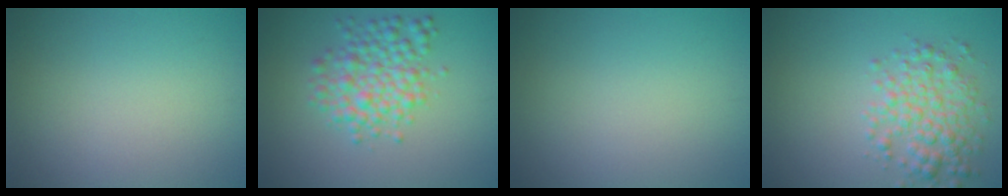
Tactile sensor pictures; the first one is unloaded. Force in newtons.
{"total": 4.5, "press": 4.5, "slide": 0.1}
{"total": 0.0}
{"total": 4.0, "press": 4.0, "slide": 0.1}